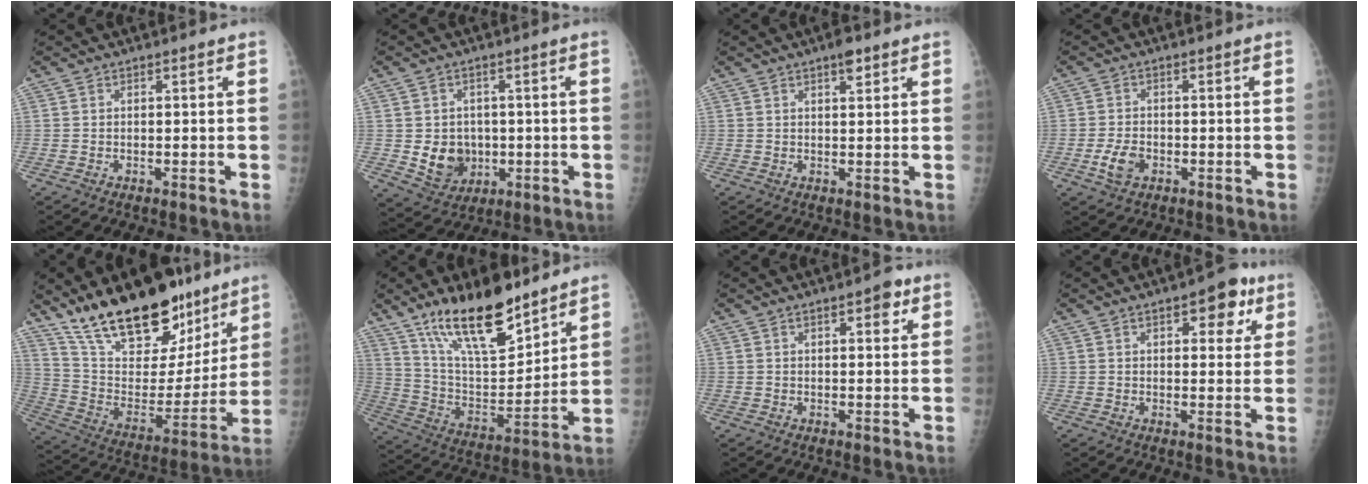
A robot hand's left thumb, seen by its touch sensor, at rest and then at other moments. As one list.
[{"total": 8.0, "force": [-0.7, 6.8, 4.1], "torque": [-0.032, -0.001, 0.006]}, {"total": 2.9, "force": [1.8, 1.0, 2.0], "torque": [-0.024, -0.007, 0.025]}, {"total": 4.2, "force": [-1.5, 2.7, 2.8], "torque": [-0.053, 0.005, -0.027]}, {"total": 27.0, "force": [19.4, 11.2, 15.1], "torque": [-0.207, -0.082, 0.323]}, {"total": 21.3, "force": [14.9, 7.5, 13.2], "torque": [-0.191, -0.077, 0.270]}, {"total": 3.9, "force": [2.1, 1.4, 3.0], "torque": [-0.030, -0.006, 0.025]}, {"total": 8.1, "force": [4.0, 3.8, 5.9], "torque": [-0.044, -0.011, 0.045]}]